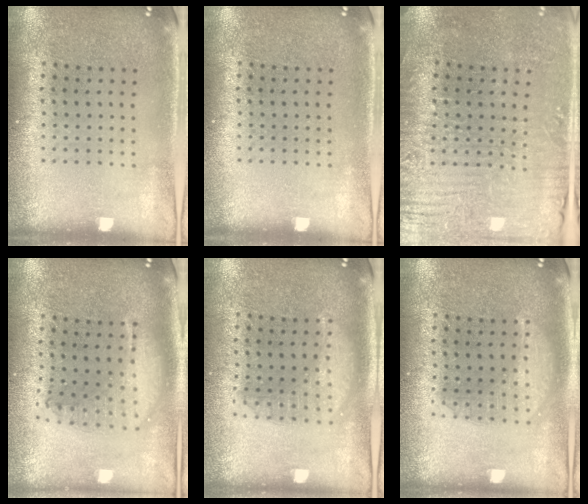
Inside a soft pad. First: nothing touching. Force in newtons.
{"total": 0.0}
{"total": 3.8, "press": 3.6, "slide": 1.2}
{"total": 1.9, "press": 1.6, "slide": 1.0}
{"total": 1.4, "press": 1.3, "slide": 0.5}
{"total": 2.4, "press": 2.4, "slide": 0.3}